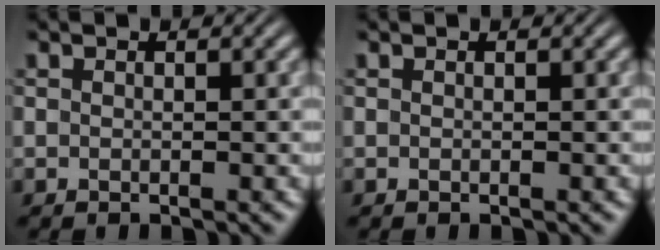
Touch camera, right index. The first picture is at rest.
{"total": 0.0}